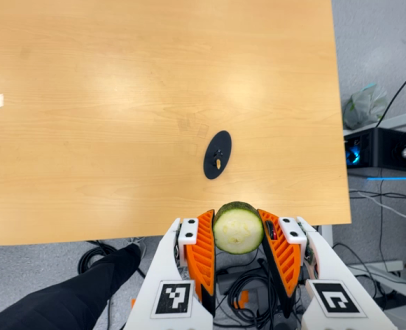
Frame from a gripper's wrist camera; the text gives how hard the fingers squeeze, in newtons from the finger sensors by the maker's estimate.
{"total": 11.4, "left": 10.7, "right": 12.2}